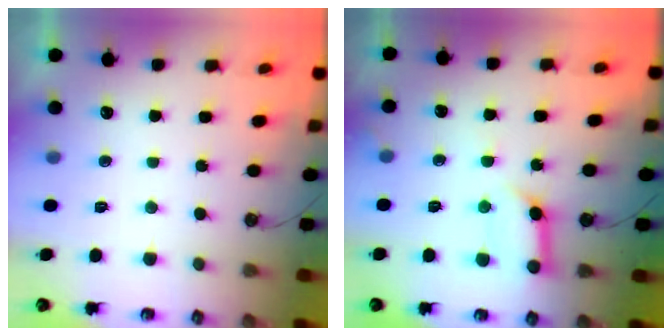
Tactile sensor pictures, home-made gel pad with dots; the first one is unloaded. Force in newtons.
{"total": 11.1, "press": 11.1, "slide": 1.1}